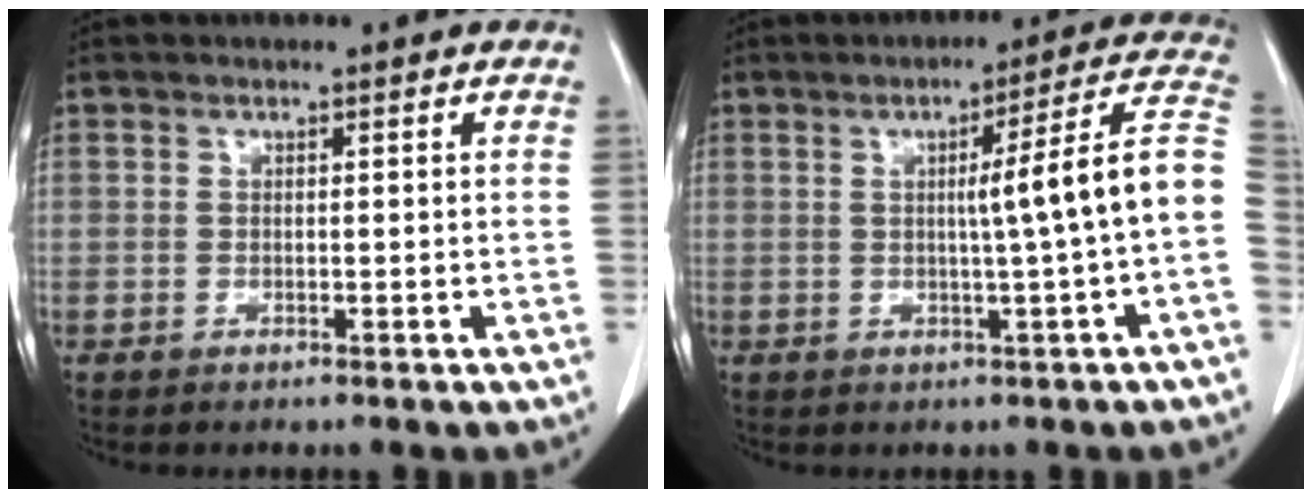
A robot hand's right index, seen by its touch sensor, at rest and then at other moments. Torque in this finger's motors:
{"motor_torque": [0.94, -0.16, 0.32, 0.09]}